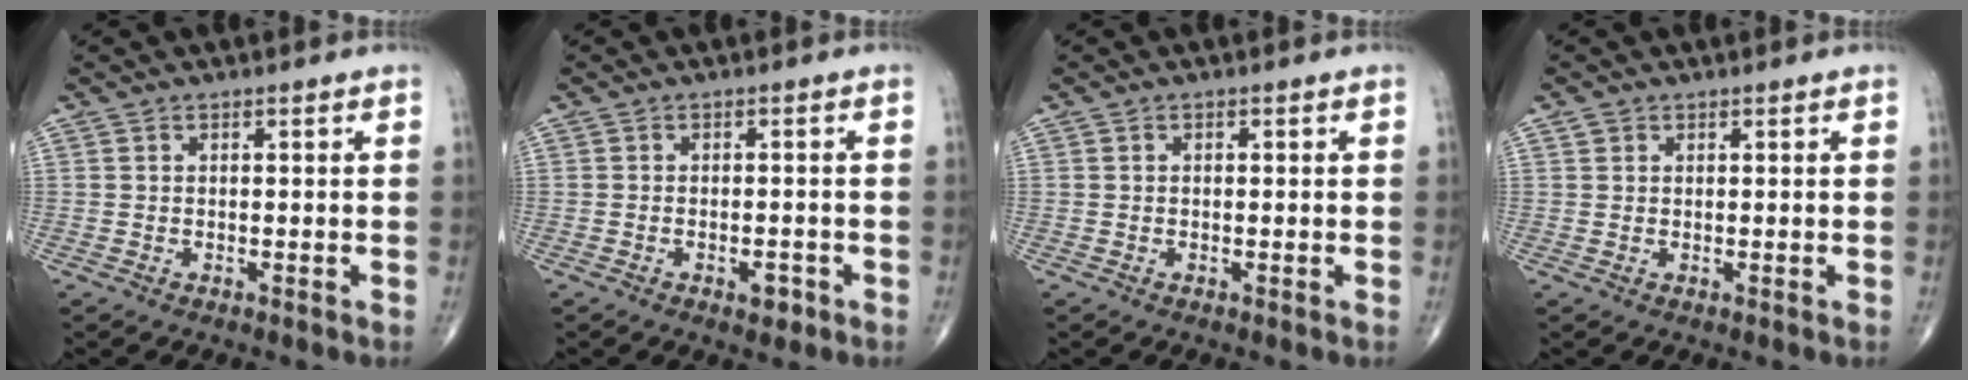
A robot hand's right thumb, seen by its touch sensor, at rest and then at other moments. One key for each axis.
{"total": 2.5, "fx": -1.3, "fy": 1.3, "fz": 1.8, "tx": -0.020, "ty": 0.007, "tz": -0.015}
{"total": 0.0}
{"total": 0.9, "fx": 0.5, "fy": 0.8, "fz": 0.2, "tx": 0.005, "ty": -0.001, "tz": 0.006}